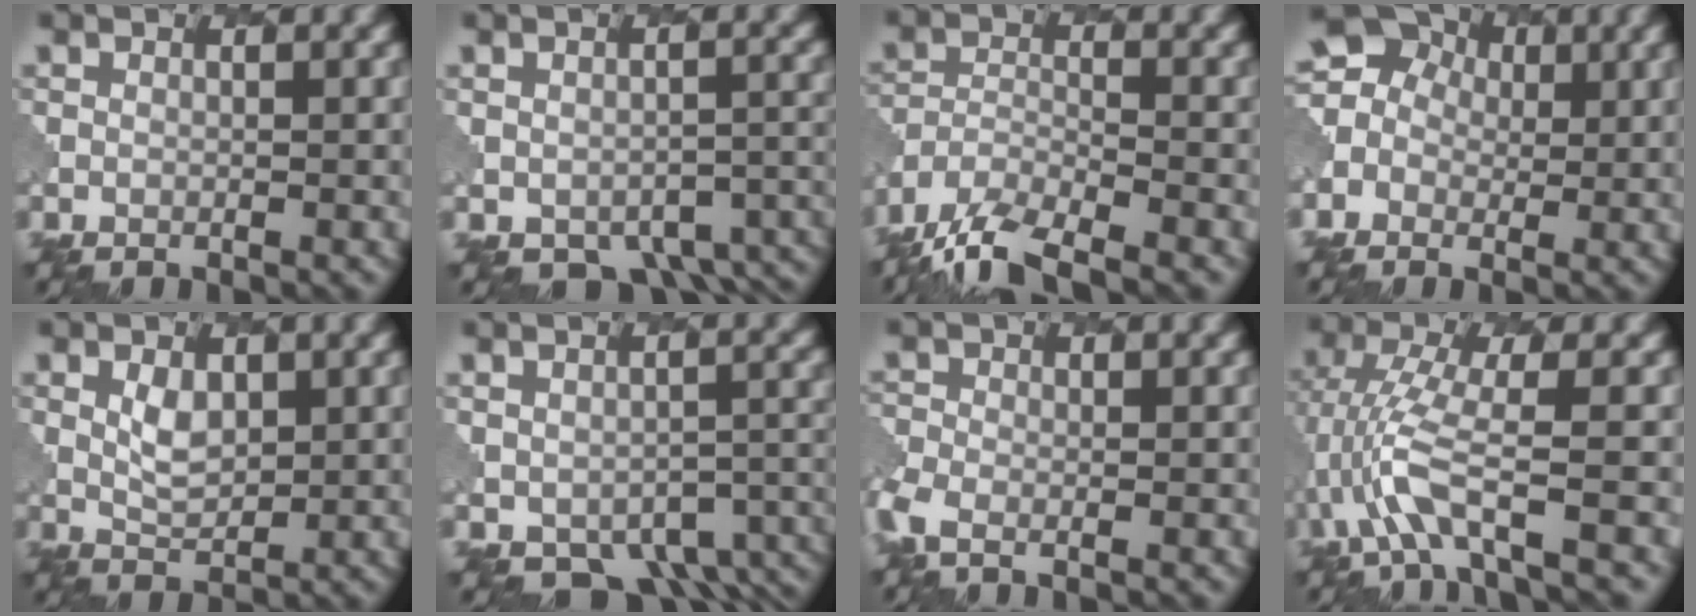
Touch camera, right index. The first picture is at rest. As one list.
[{"total": 6.1, "force": [-4.4, 3.2, 2.7], "torque": [-0.030, -0.025, -0.038]}, {"total": 7.9, "force": [-6.6, 2.4, 3.6], "torque": [-0.072, -0.019, -0.120]}, {"total": 9.2, "force": [1.5, 8.2, 3.8], "torque": [-0.074, 0.039, -0.027]}, {"total": 2.4, "force": [1.1, 1.5, 1.5], "torque": [-0.034, -0.004, 0.026]}, {"total": 6.1, "force": [-3.4, 3.7, 3.5], "torque": [-0.037, -0.029, -0.033]}, {"total": 2.2, "force": [-1.3, 1.1, 1.5], "torque": [-0.039, -0.008, -0.034]}, {"total": 4.6, "force": [-1.6, 0.9, 4.2], "torque": [-0.103, -0.002, -0.033]}]